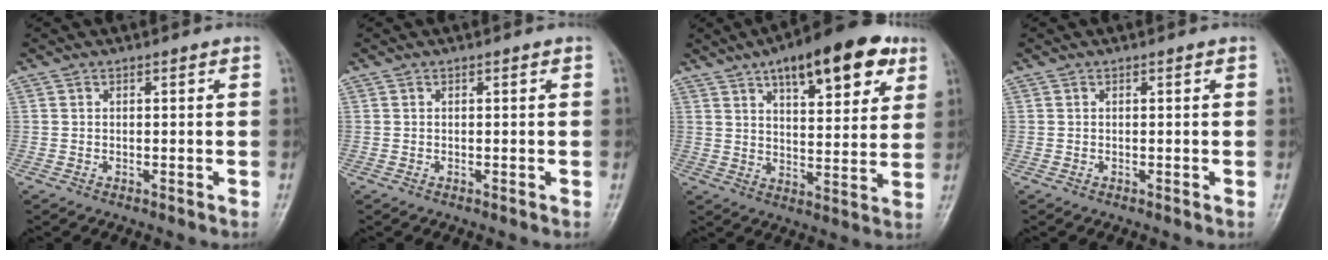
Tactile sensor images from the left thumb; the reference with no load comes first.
{"total": 0.0}
{"total": 17.9, "force": [9.6, 7.2, 13.3], "torque": [-0.155, -0.024, 0.139]}
{"total": 0.0}